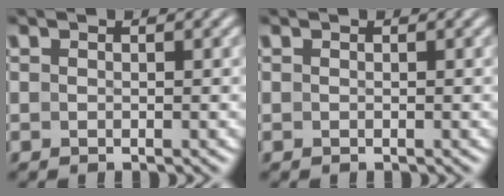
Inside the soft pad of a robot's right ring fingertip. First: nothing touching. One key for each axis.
{"total": 0.0}